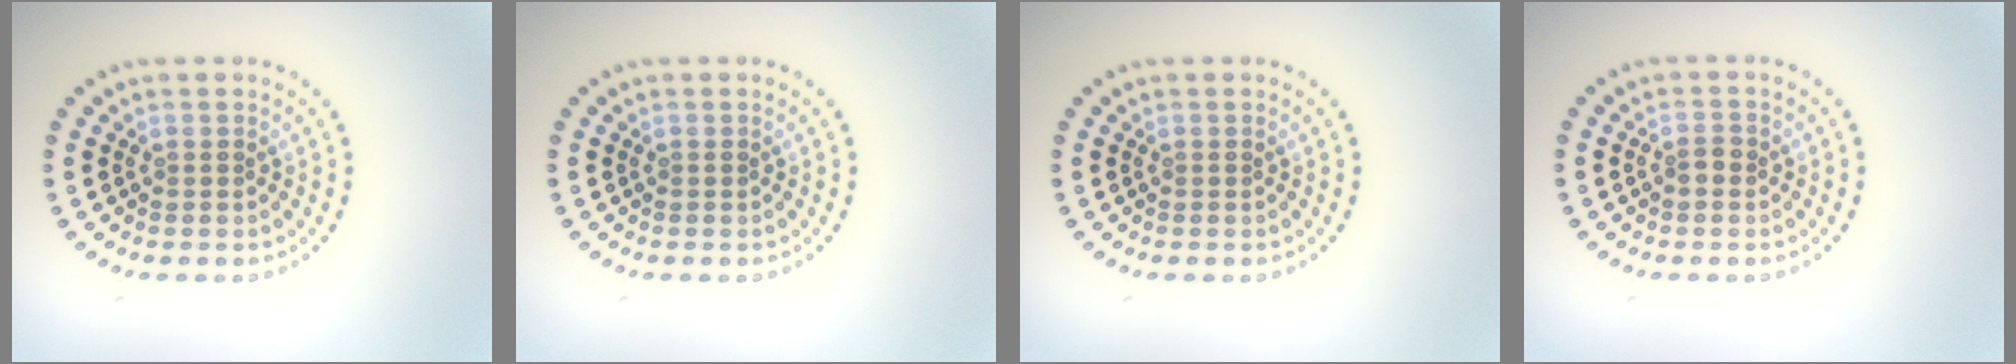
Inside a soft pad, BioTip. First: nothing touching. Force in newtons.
{"total": 0.0}
{"total": 0.0}
{"total": 1.1, "press": 1.1, "slide": 0.2}